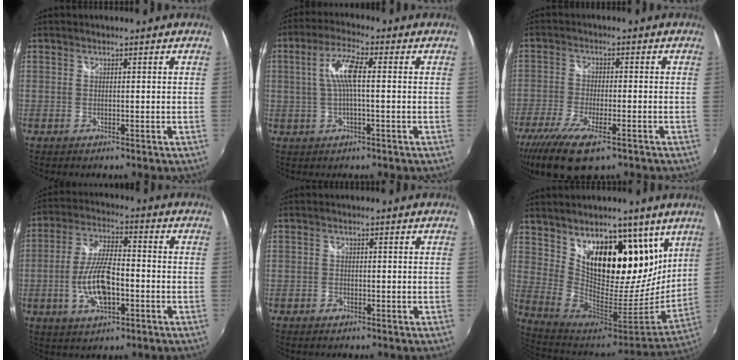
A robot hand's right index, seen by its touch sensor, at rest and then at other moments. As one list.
[{"total": 6.7, "force": [0.4, 1.2, 6.6], "torque": [-0.130, 0.009, 0.009]}, {"total": 12.5, "force": [-8.2, 3.8, 8.5], "torque": [-0.193, -0.045, -0.147]}, {"total": 11.2, "force": [-3.2, 4.3, 9.8], "torque": [-0.200, 0.000, -0.055]}, {"total": 0.7, "force": [-0.7, 0.2, 0.1], "torque": [-0.001, 0.001, -0.015]}, {"total": 24.2, "force": [13.7, 13.3, 14.7], "torque": [-0.247, -0.007, 0.248]}]